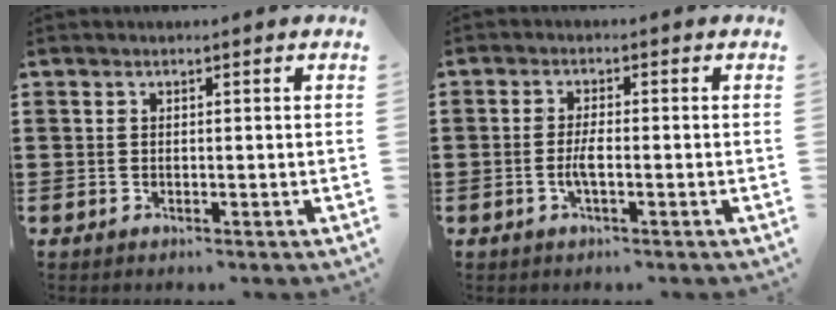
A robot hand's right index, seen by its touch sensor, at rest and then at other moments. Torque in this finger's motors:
{"motor_torque": [2.14, 0.00, 0.05, -0.03]}